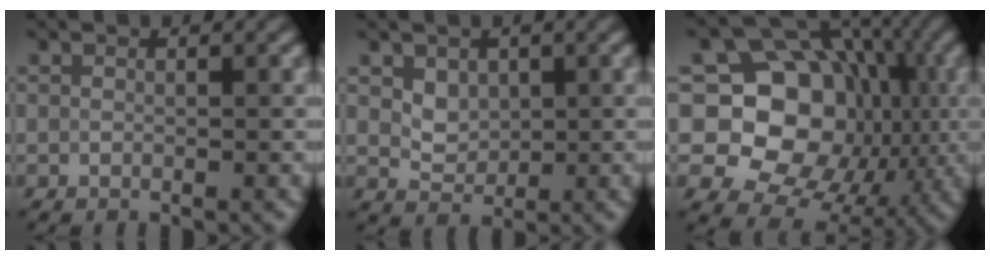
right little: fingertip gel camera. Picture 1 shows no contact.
{"total": 2.4, "force": [1.1, 1.7, 1.3], "torque": [-0.021, -0.006, 0.023]}
{"total": 16.0, "force": [0.5, 13.4, 8.6], "torque": [-0.103, 0.004, -0.011]}